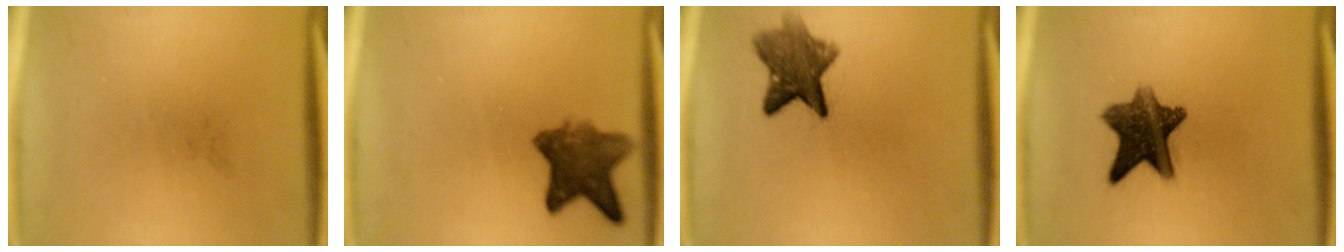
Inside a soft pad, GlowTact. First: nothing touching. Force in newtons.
{"total": 7.5}
{"total": 7.5}
{"total": 10.2}